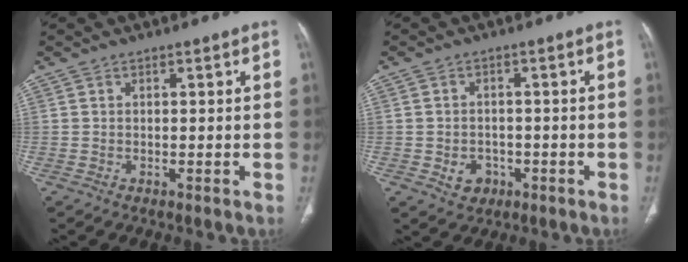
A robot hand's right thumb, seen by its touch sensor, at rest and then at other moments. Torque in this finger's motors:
{"motor_torque": [-0.23, 0.31, -0.15, -0.01, 0.11]}